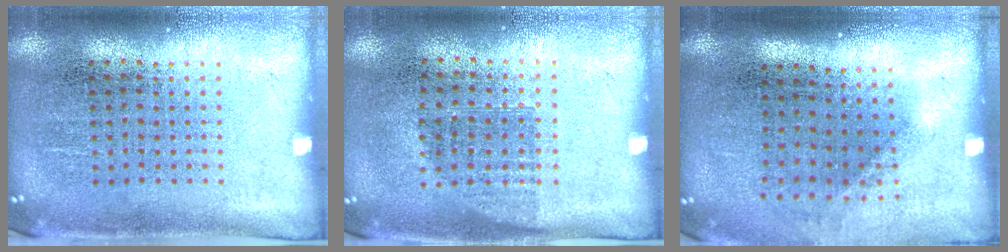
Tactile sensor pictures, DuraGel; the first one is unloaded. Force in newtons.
{"total": 0.7, "press": 0.6, "slide": 0.3}
{"total": 1.3, "press": 0.9, "slide": 0.9}